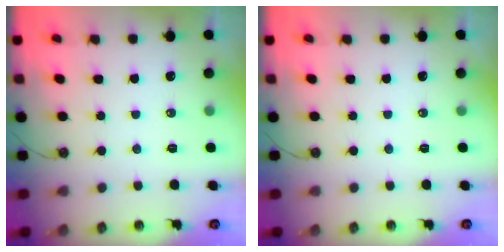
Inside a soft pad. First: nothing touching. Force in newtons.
{"total": 0.0}